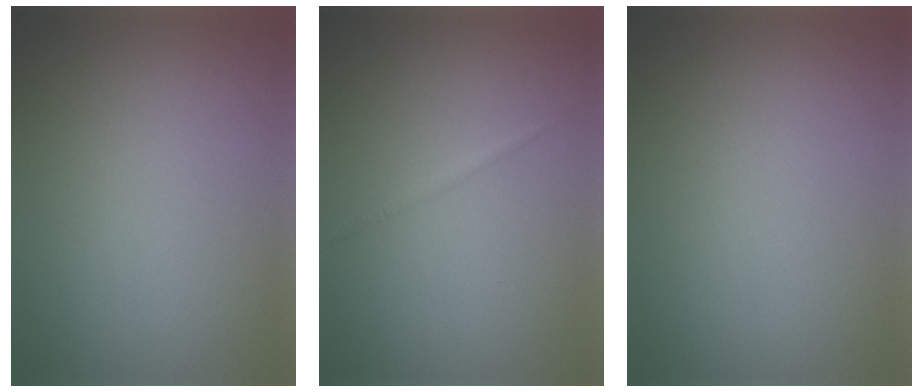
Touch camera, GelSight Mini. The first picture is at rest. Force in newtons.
{"total": 0.8, "press": 0.8, "slide": 0.1}
{"total": 0.0}